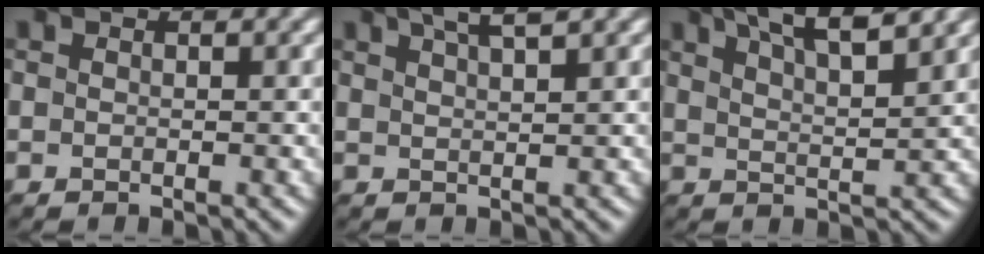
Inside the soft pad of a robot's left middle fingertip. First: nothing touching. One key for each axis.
{"total": 3.0, "fx": 2.2, "fy": 0.3, "fz": 2.0, "tx": -0.018, "ty": 0.018, "tz": 0.022}
{"total": 7.4, "fx": 5.3, "fy": 2.0, "fz": 4.7, "tx": -0.040, "ty": 0.032, "tz": 0.041}